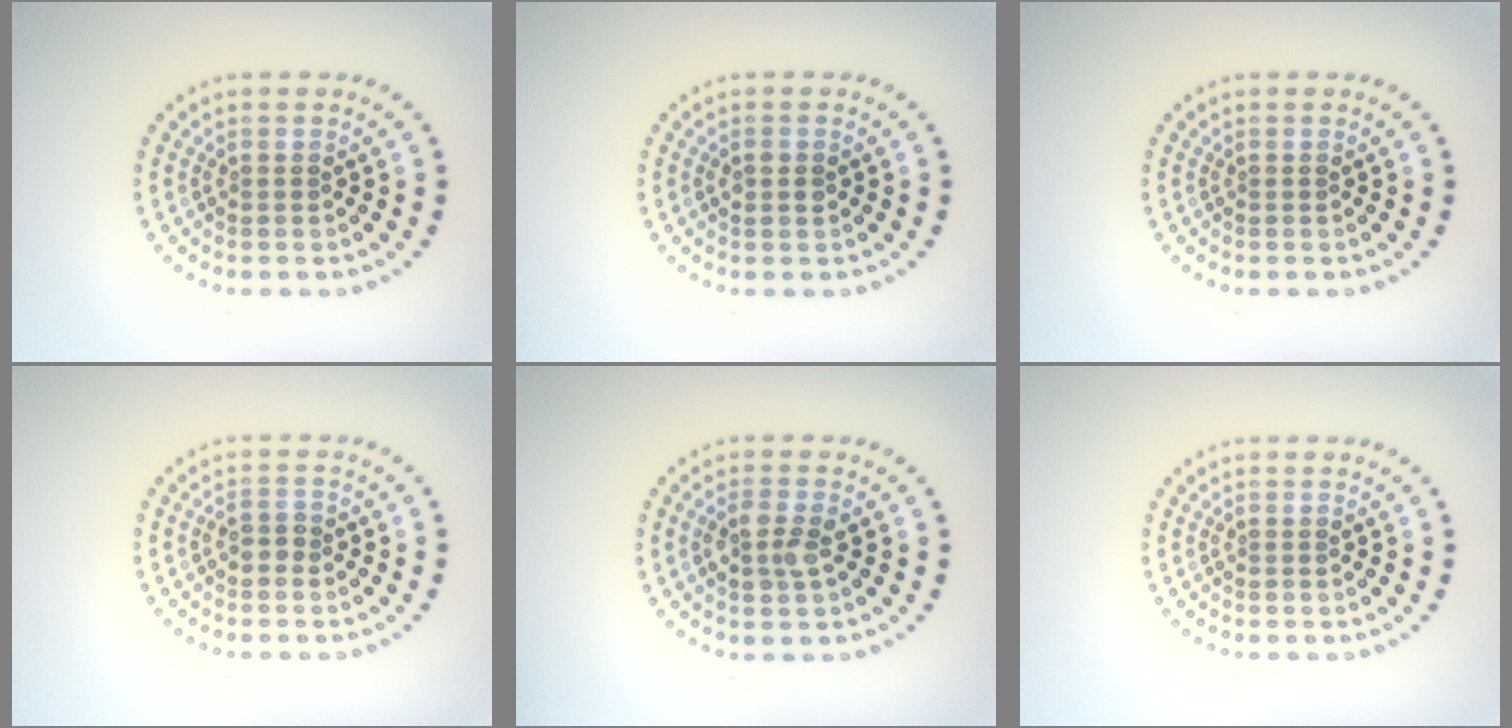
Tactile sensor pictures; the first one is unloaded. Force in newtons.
{"total": 1.5, "press": 1.5, "slide": 0.1}
{"total": 0.0}
{"total": 1.3, "press": 1.2, "slide": 0.5}
{"total": 2.4, "press": 2.4, "slide": 0.3}
{"total": 0.0}